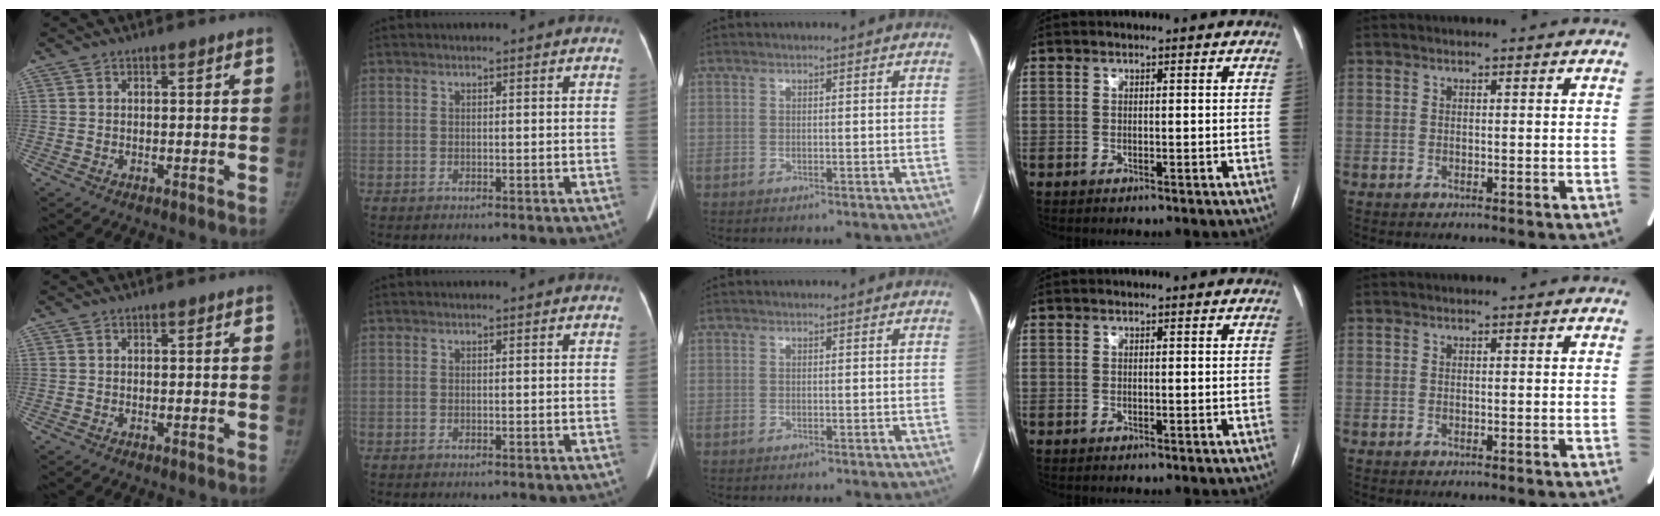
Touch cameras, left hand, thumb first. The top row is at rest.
{}